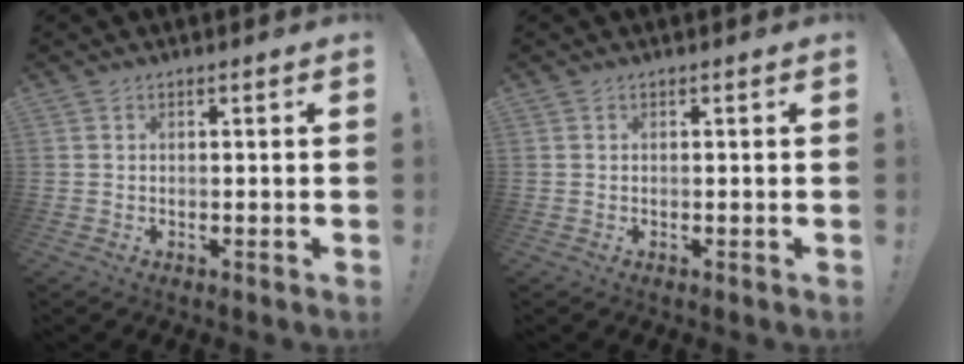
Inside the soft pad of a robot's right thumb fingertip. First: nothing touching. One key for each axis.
{"total": 0.0}